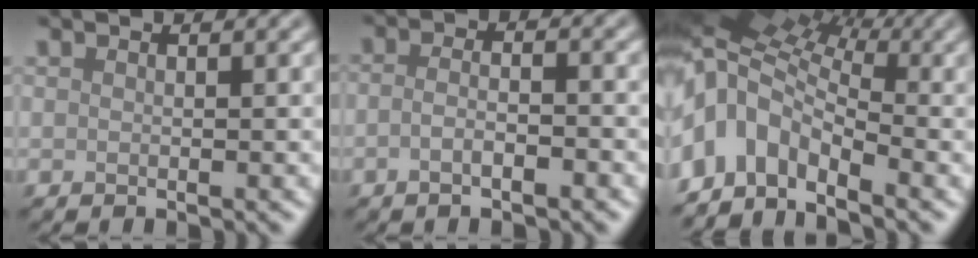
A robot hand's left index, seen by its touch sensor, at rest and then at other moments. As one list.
[{"total": 2.6, "force": [-1.0, 0.9, 2.2], "torque": [-0.035, -0.002, -0.022]}, {"total": 8.7, "force": [-1.3, 5.7, 6.5], "torque": [-0.122, 0.005, -0.040]}]